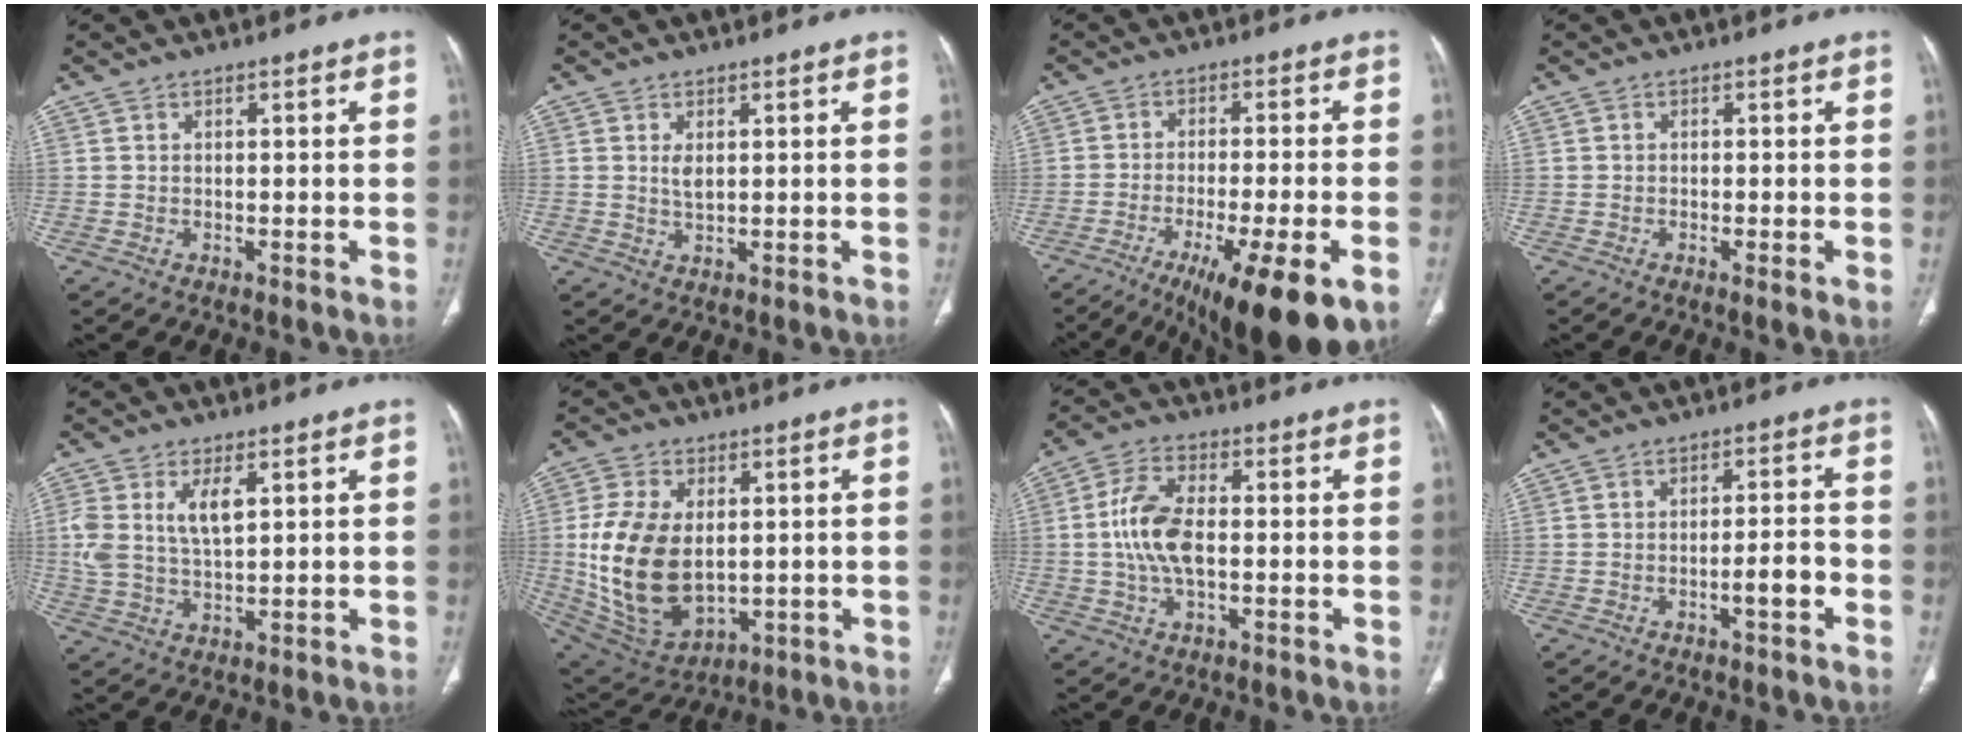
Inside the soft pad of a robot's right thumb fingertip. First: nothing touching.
{"total": 2.2, "force": [0.7, 1.0, 1.9], "torque": [-0.034, -0.007, 0.017]}
{"total": 16.5, "force": [-8.6, 3.3, 13.7], "torque": [-0.178, 0.005, -0.129]}
{"total": 1.7, "force": [-0.5, 0.2, 1.6], "torque": [-0.037, -0.006, -0.012]}
{"total": 7.8, "force": [2.5, 3.6, 6.4], "torque": [-0.137, -0.003, 0.056]}
{"total": 18.5, "force": [0.4, 11.5, 14.4], "torque": [-0.277, -0.013, 0.032]}
{"total": 9.8, "force": [-0.3, 4.8, 8.5], "torque": [-0.178, 0.013, -0.007]}
{"total": 4.2, "force": [-1.8, 1.0, 3.7], "torque": [-0.058, 0.018, -0.029]}